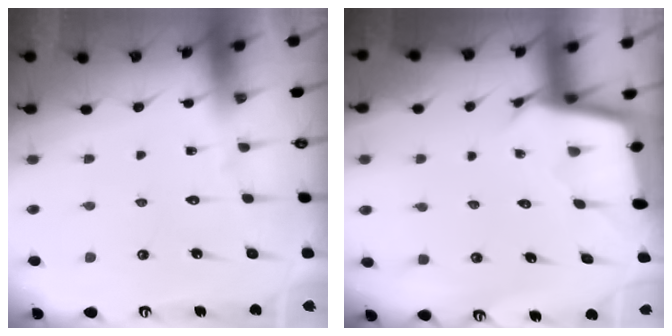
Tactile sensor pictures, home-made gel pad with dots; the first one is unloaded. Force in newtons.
{"total": 2.5, "press": 2.5, "slide": 0.1}